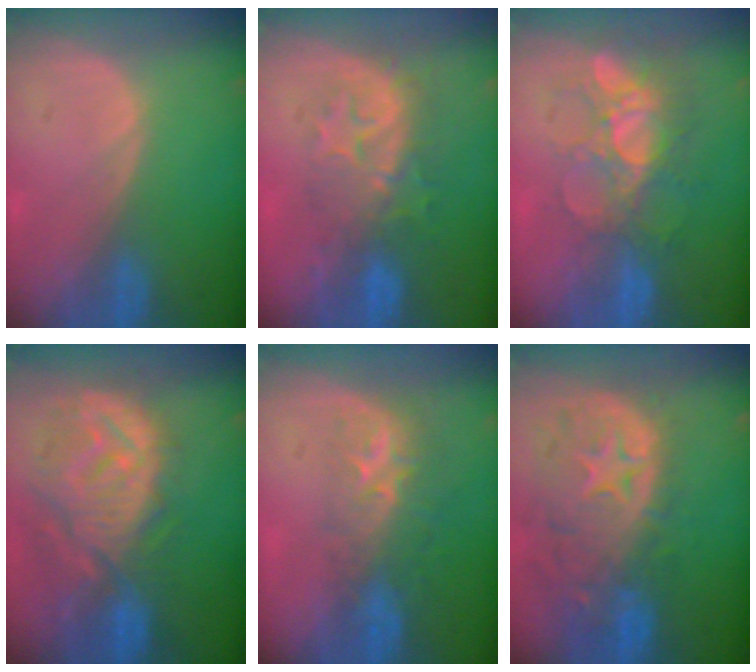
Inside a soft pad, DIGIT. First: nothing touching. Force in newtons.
{"total": 8.4, "press": 8.2, "slide": 2.0}
{"total": 9.8, "press": 8.6, "slide": 4.7}
{"total": 12.4, "press": 11.1, "slide": 5.6}
{"total": 8.7, "press": 7.1, "slide": 5.0}
{"total": 13.3, "press": 11.1, "slide": 7.4}